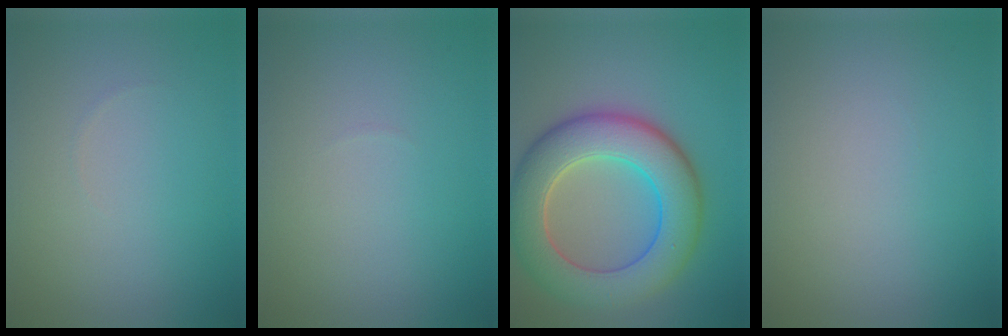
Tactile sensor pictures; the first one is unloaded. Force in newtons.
{"total": 0.0}
{"total": 9.3, "press": 9.3, "slide": 0.8}
{"total": 0.0}